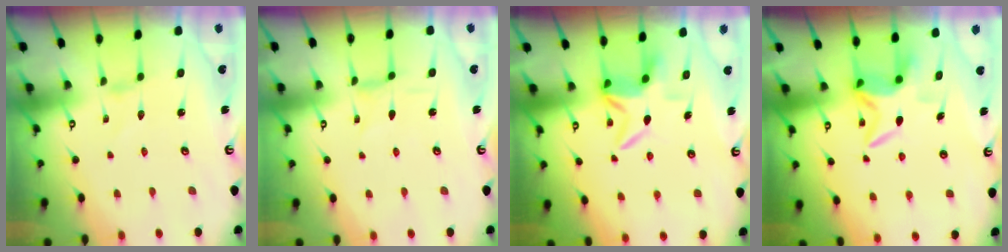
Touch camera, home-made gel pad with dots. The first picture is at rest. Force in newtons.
{"total": 0.0}
{"total": 6.0, "press": 5.9, "slide": 1.5}
{"total": 5.7, "press": 5.7, "slide": 0.6}